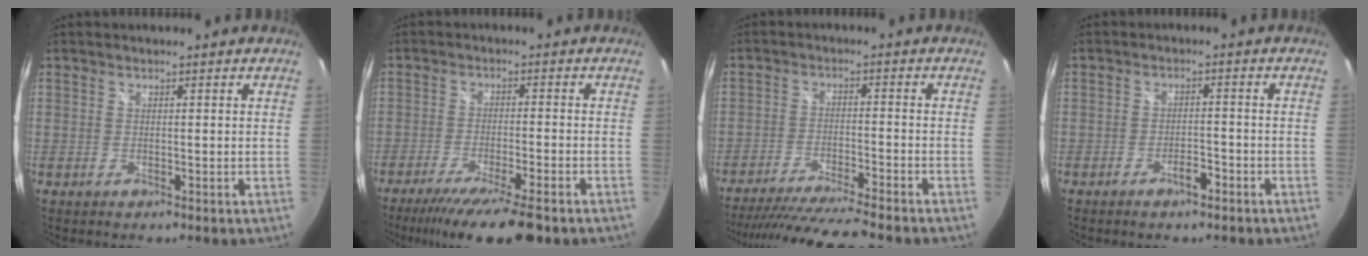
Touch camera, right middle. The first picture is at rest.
{"total": 13.5, "force": [-10.3, 1.1, 8.6], "torque": [-0.165, -0.037, -0.163]}
{"total": 14.2, "force": [-12.7, -0.5, 6.4], "torque": [-0.134, -0.019, -0.210]}
{"total": 2.9, "force": [-2.1, 1.0, 1.7], "torque": [-0.036, 0.002, -0.033]}